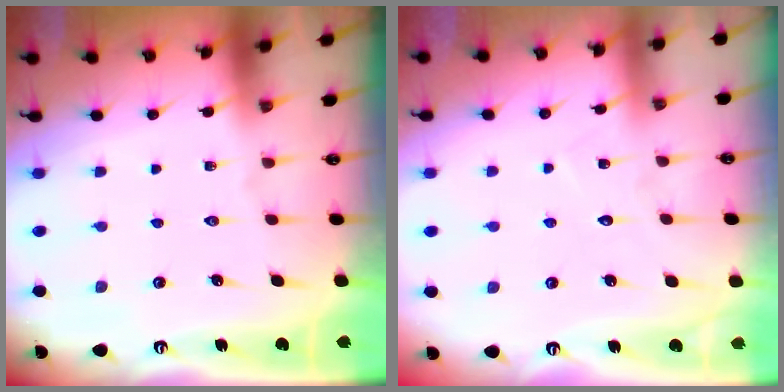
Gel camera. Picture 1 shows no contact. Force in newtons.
{"total": 3.5, "press": 3.5, "slide": 0.5}